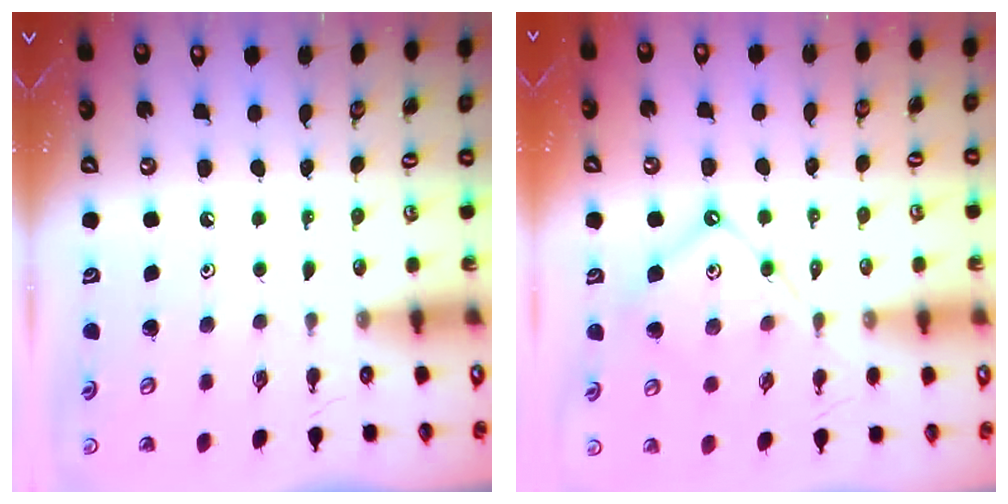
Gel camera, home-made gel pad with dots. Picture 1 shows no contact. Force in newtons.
{"total": 9.2, "press": 9.2, "slide": 1.0}